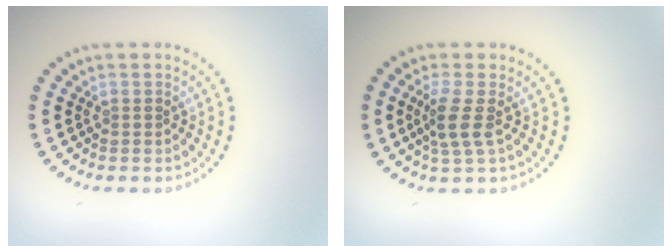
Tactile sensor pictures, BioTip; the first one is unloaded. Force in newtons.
{"total": 2.5, "press": 1.9, "slide": 1.6}